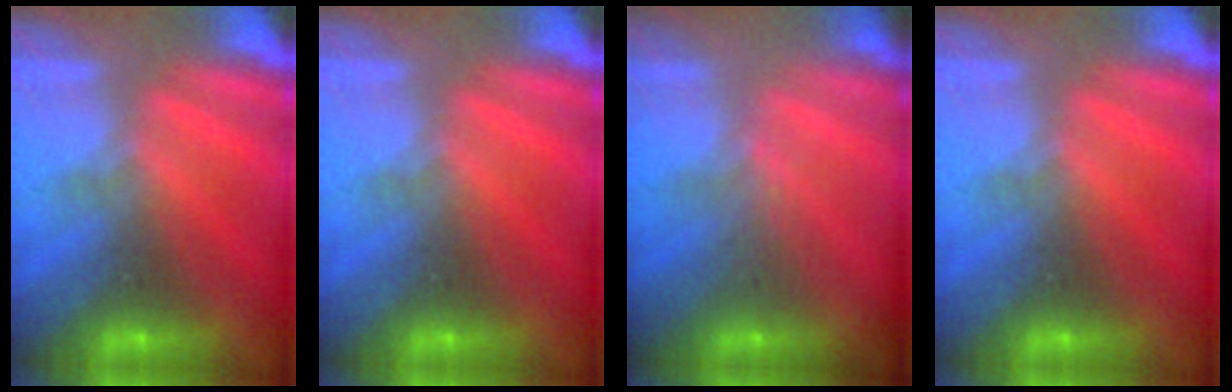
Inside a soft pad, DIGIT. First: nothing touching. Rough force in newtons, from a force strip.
{"total": 0.0}
{"total": 2.7}
{"total": 0.0}